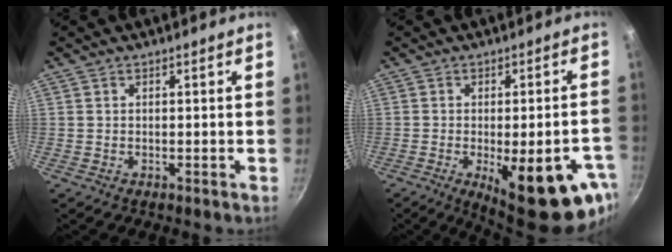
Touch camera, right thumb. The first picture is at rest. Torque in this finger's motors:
{"motor_torque": [1.81, 2.25, 1.15, -0.22, 0.15]}